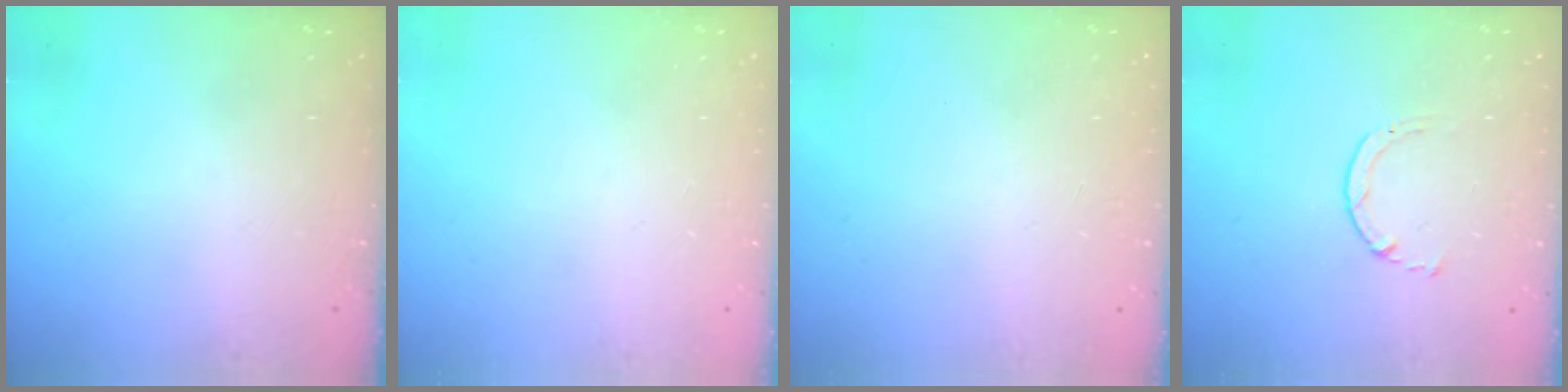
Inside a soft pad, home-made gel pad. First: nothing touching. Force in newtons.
{"total": 0.0}
{"total": 2.6, "press": 2.6, "slide": 0.2}
{"total": 1.7, "press": 1.6, "slide": 0.2}